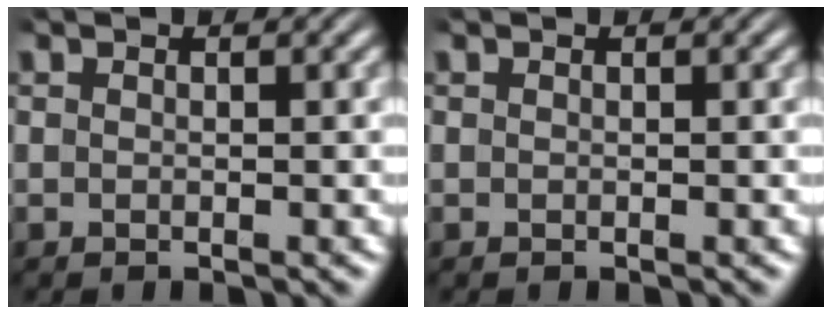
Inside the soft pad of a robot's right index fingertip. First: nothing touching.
{"total": 0.0}